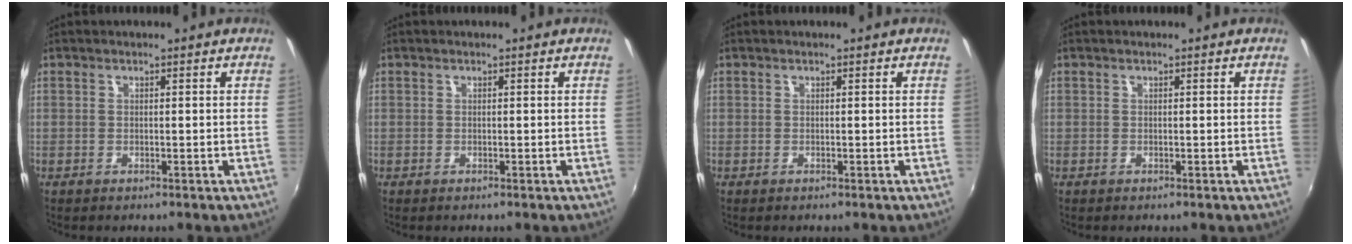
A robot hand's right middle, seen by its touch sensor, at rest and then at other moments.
{"total": 0.0}
{"total": 0.0}
{"total": 0.0}